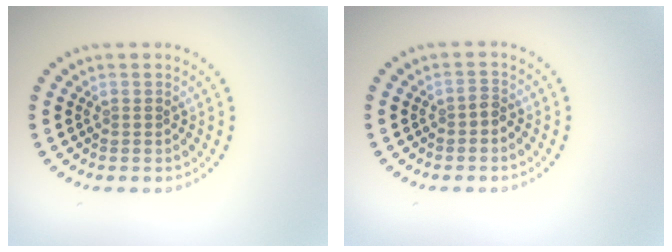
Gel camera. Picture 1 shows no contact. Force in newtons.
{"total": 0.9, "press": 0.7, "slide": 0.6}